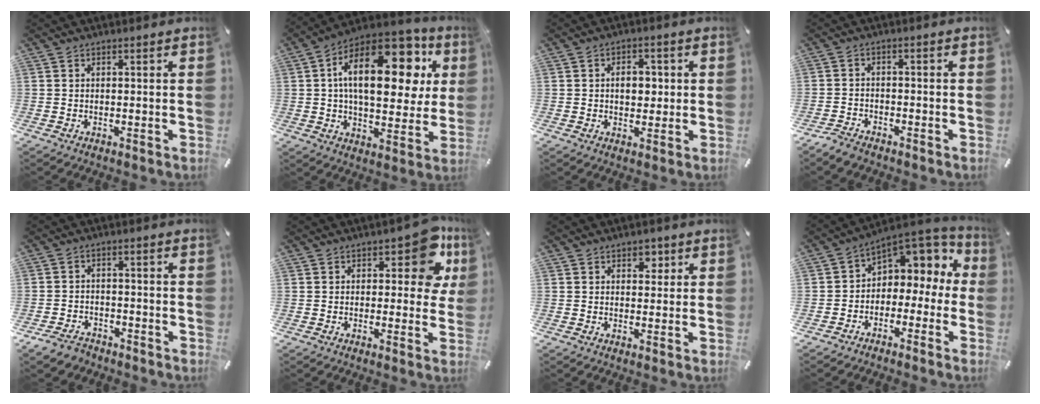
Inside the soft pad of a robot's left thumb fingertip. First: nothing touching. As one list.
[{"total": 23.2, "force": [7.2, 12.3, 18.3], "torque": [-0.301, -0.032, 0.109]}, {"total": 5.6, "force": [0.2, 4.0, 3.9], "torque": [-0.047, -0.003, -0.005]}, {"total": 2.9, "force": [-2.6, 1.0, 0.8], "torque": [-0.027, 0.012, -0.056]}, {"total": 4.3, "force": [-3.3, 2.4, 1.3], "torque": [-0.032, 0.017, -0.066]}, {"total": 10.6, "force": [4.8, 5.6, 7.6], "torque": [-0.073, -0.023, 0.077]}, {"total": 3.0, "force": [1.5, 2.2, 1.5], "torque": [-0.001, -0.007, 0.018]}, {"total": 5.5, "force": [1.8, 4.9, 1.7], "torque": [-0.034, -0.025, 0.034]}]